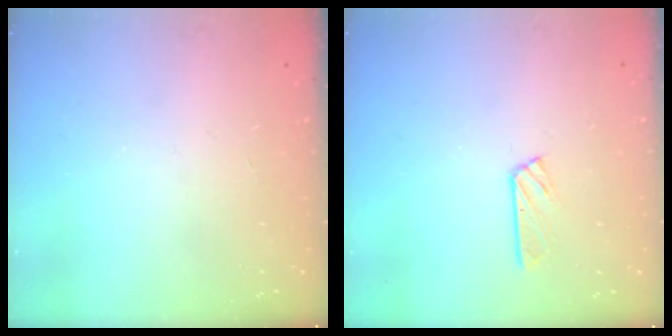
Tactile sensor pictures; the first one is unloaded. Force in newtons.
{"total": 3.6, "press": 3.6, "slide": 0.4}